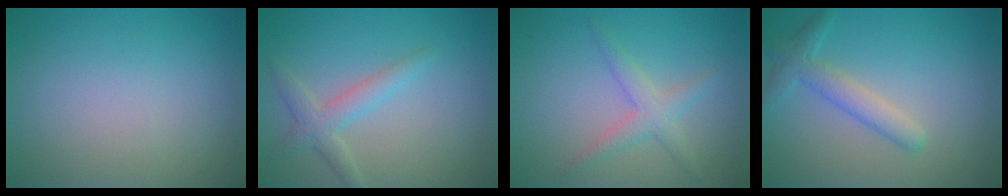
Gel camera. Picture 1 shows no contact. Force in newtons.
{"total": 2.6, "press": 2.6, "slide": 0.1}
{"total": 2.4, "press": 2.4, "slide": 0.0}
{"total": 2.8, "press": 2.8, "slide": 0.1}